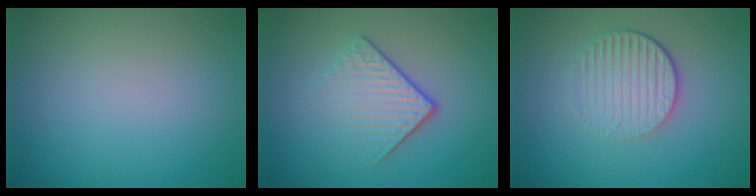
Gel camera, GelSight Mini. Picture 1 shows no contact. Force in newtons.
{"total": 4.2, "press": 2.5, "slide": 3.4}
{"total": 4.2, "press": 2.8, "slide": 3.0}